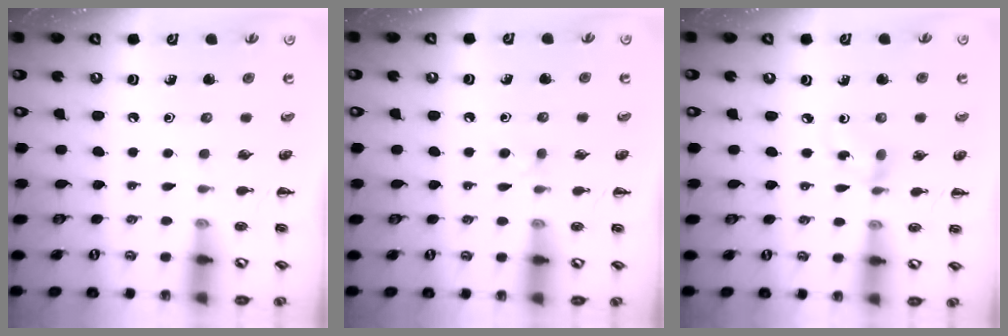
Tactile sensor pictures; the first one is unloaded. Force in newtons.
{"total": 3.2, "press": 2.9, "slide": 1.3}
{"total": 3.9, "press": 3.7, "slide": 1.1}